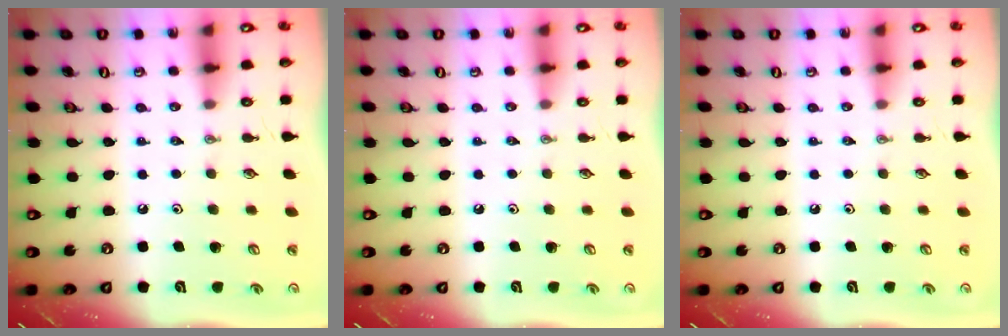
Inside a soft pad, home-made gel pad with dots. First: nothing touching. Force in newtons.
{"total": 0.0}
{"total": 0.0}